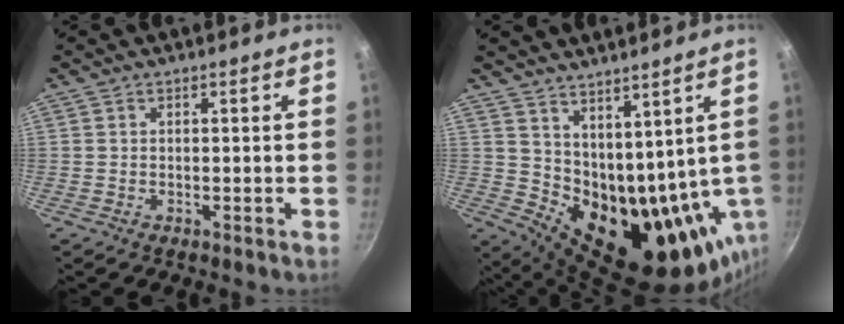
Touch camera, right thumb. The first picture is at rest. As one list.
[{"total": 16.6, "force": [7.2, 9.6, 11.4], "torque": [-0.146, -0.038, 0.157]}]